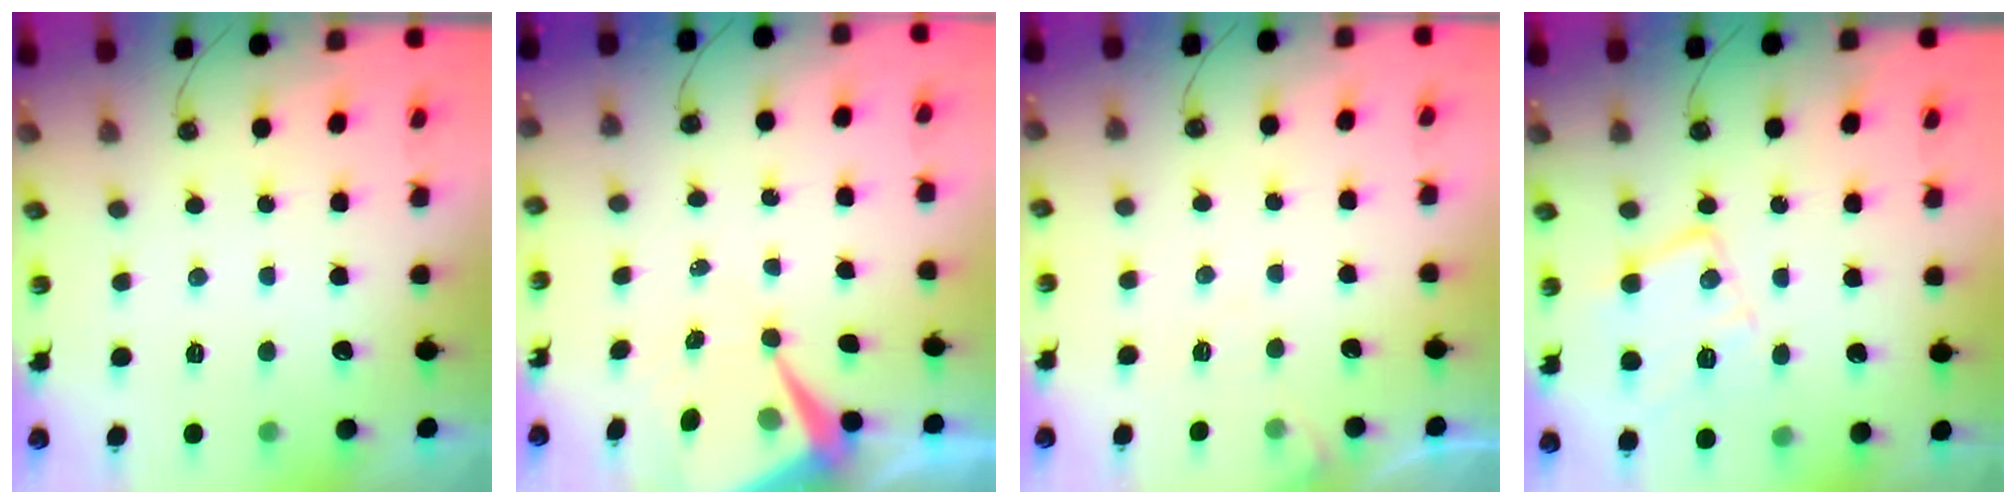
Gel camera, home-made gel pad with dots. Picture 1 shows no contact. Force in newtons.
{"total": 8.8, "press": 8.7, "slide": 0.9}
{"total": 4.4, "press": 4.3, "slide": 0.7}
{"total": 14.7, "press": 14.6, "slide": 1.3}